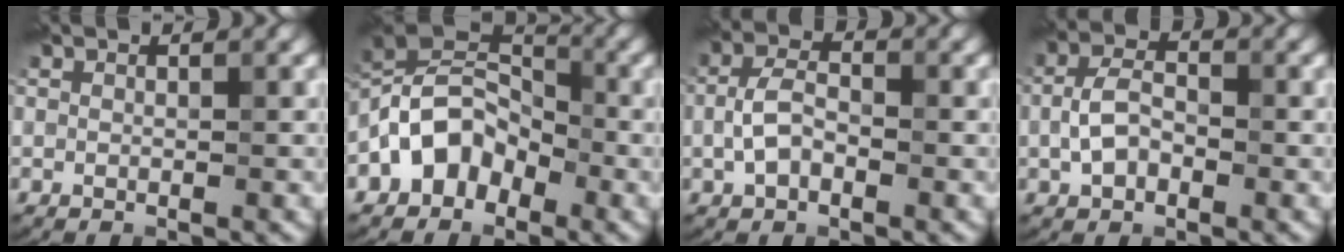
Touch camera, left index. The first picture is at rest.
{"total": 5.8, "force": [-2.8, 4.0, 3.1], "torque": [-0.044, 0.021, -0.068]}
{"total": 3.0, "force": [-0.8, 1.6, 2.4], "torque": [-0.053, 0.014, -0.021]}
{"total": 3.2, "force": [-0.8, 1.9, 2.5], "torque": [-0.055, 0.013, -0.019]}